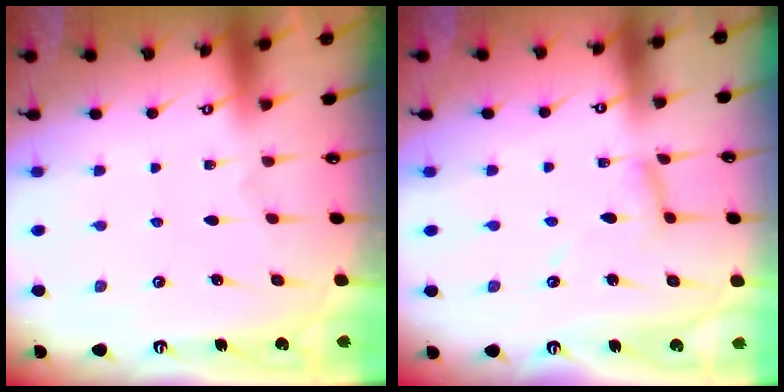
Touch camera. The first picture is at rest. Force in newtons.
{"total": 4.7, "press": 4.6, "slide": 0.4}